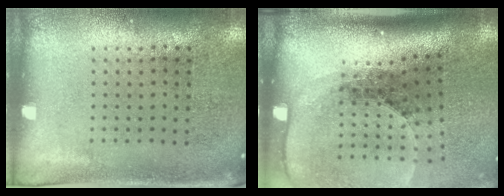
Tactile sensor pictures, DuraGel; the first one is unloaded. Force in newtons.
{"total": 2.6, "press": 1.9, "slide": 1.8}